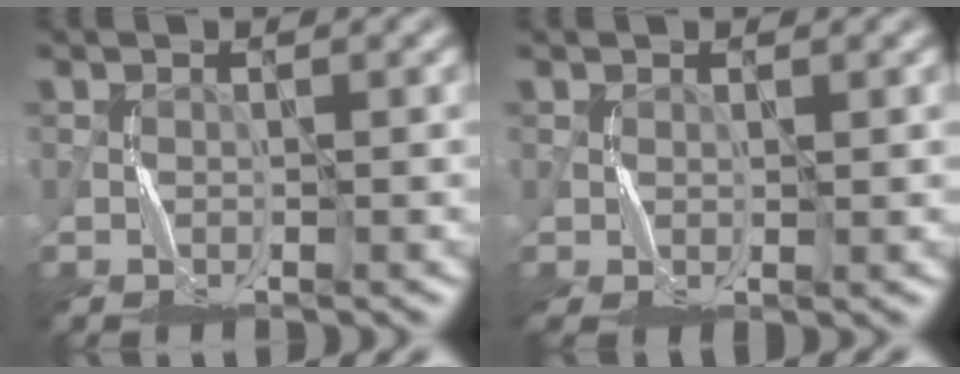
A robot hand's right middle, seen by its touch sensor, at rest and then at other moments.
{"total": 1.0, "force": [0.4, 0.4, 0.9], "torque": [-0.023, -0.001, 0.010]}